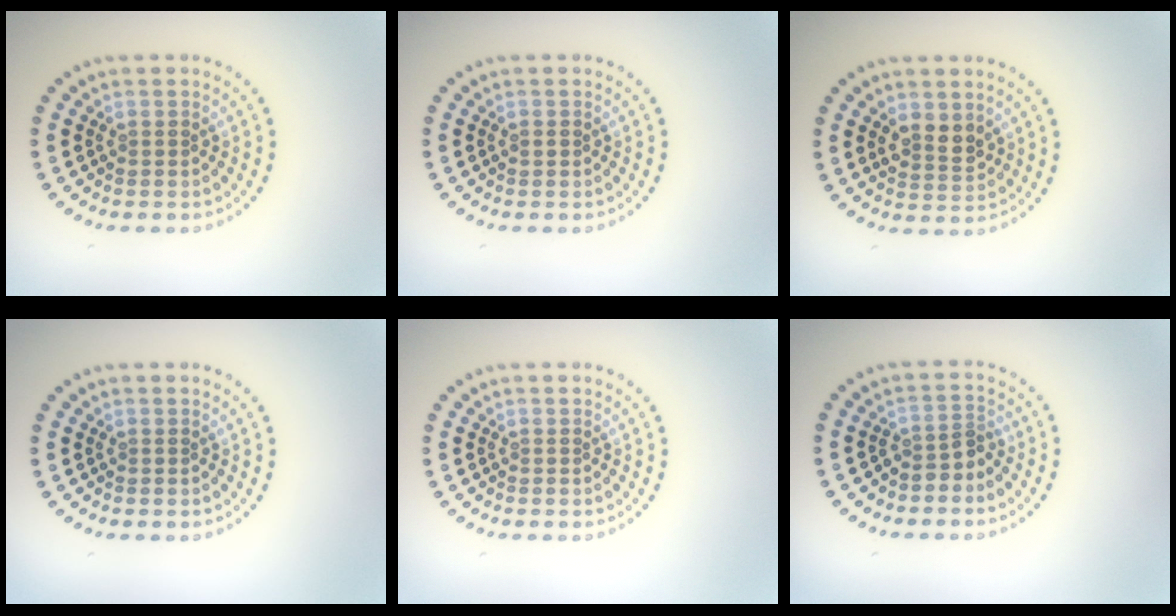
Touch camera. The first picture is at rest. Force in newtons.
{"total": 0.6, "press": 0.6, "slide": 0.1}
{"total": 2.4, "press": 2.3, "slide": 0.8}
{"total": 0.0}
{"total": 0.0}
{"total": 1.9, "press": 1.4, "slide": 1.3}